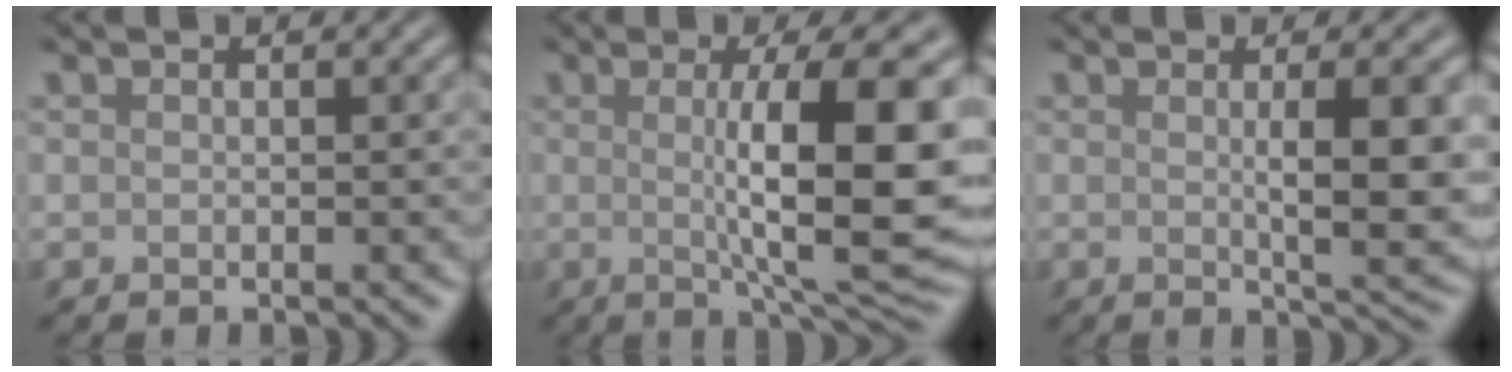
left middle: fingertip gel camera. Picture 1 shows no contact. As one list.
[{"total": 10.9, "force": [0.4, 2.4, 10.6], "torque": [-0.139, -0.002, 0.017]}, {"total": 5.8, "force": [0.2, 1.1, 5.7], "torque": [-0.079, -0.001, 0.012]}]